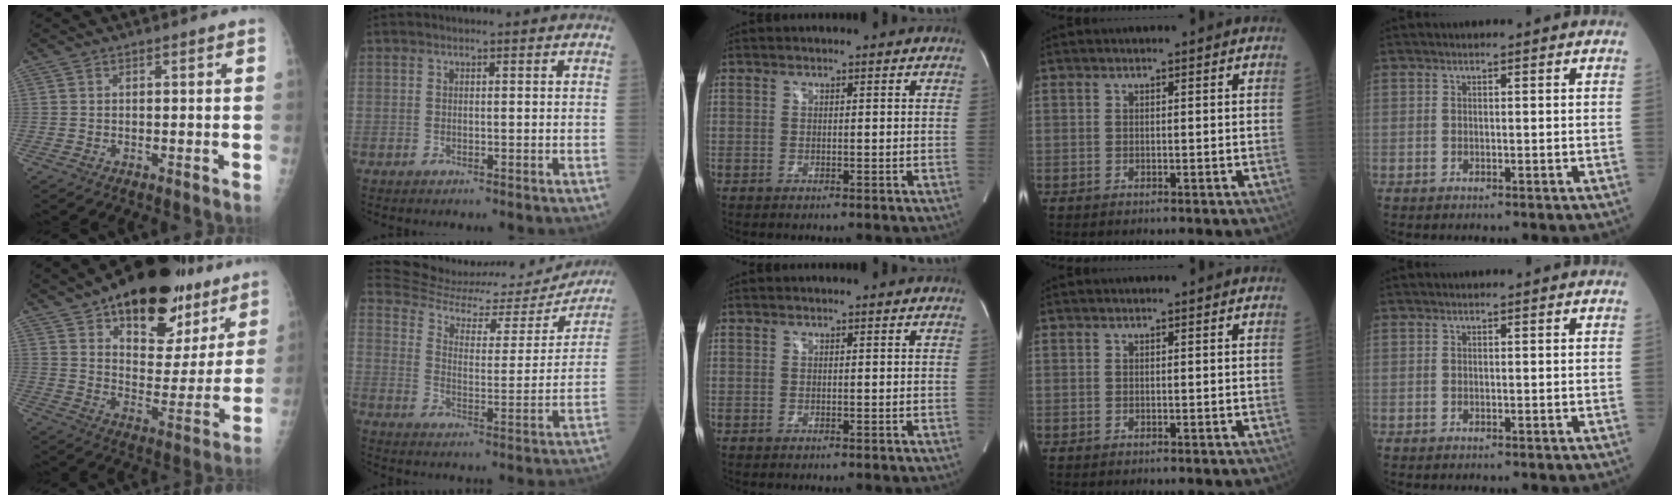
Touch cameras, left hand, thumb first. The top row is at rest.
{"thumb": {"total": 25.6, "force": [16.1, 12.7, 15.3], "torque": [-0.175, -0.050, 0.239]}, "index": {"total": 19.8, "force": [19.3, 3.6, 2.6], "torque": [-0.044, -0.049, 0.256]}}